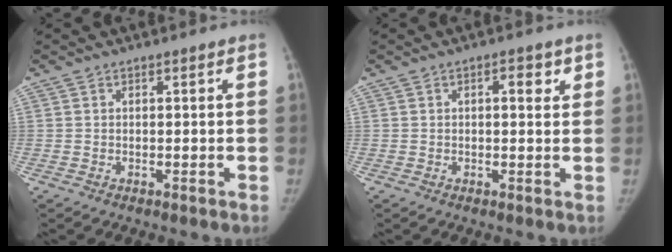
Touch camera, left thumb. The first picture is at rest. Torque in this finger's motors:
{"motor_torque": [-0.02, 0.02, 0.03, 0.08, -0.01]}